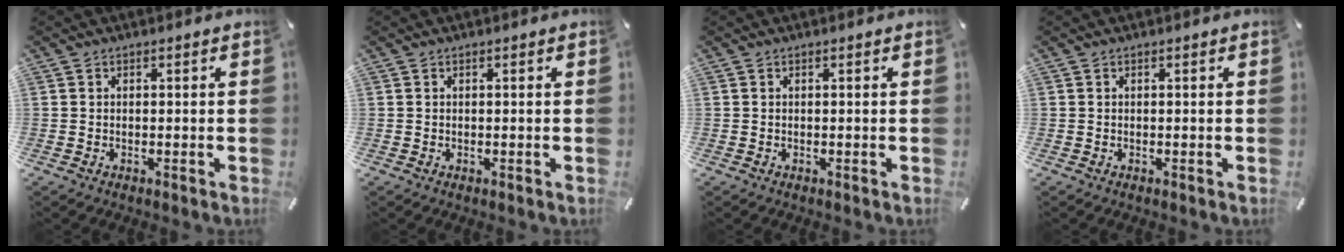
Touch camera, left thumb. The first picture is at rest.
{"total": 0.0}
{"total": 0.0}
{"total": 0.0}